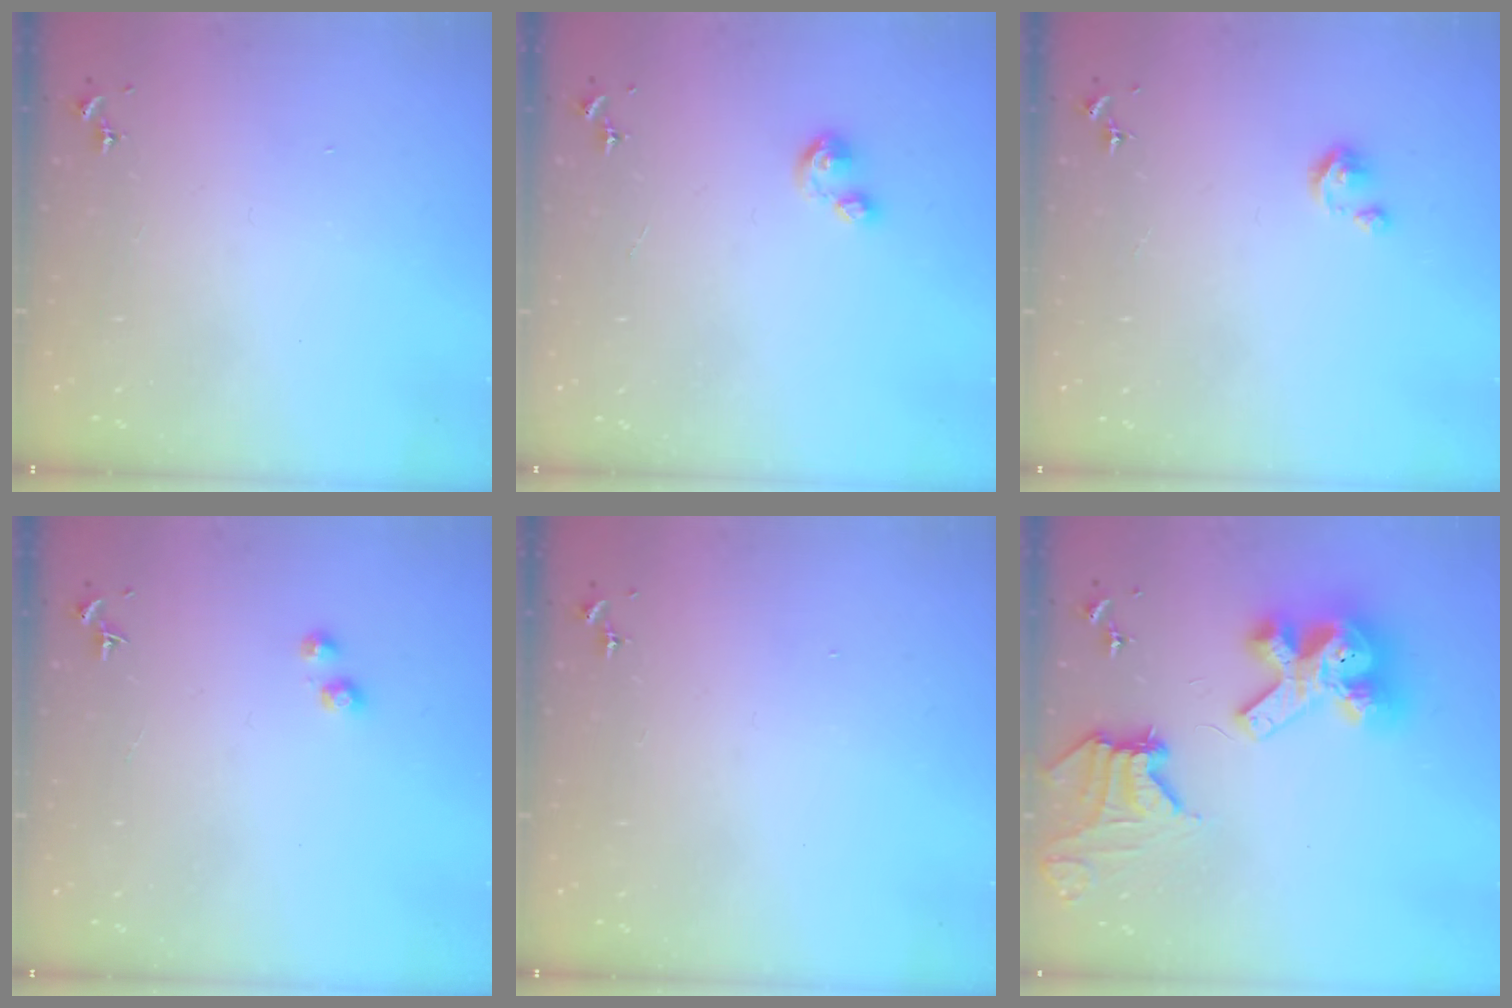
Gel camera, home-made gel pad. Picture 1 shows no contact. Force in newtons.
{"total": 3.9, "press": 3.9, "slide": 0.2}
{"total": 3.0, "press": 2.9, "slide": 0.2}
{"total": 2.4, "press": 2.3, "slide": 0.9}
{"total": 0.0}
{"total": 17.8, "press": 17.6, "slide": 2.2}